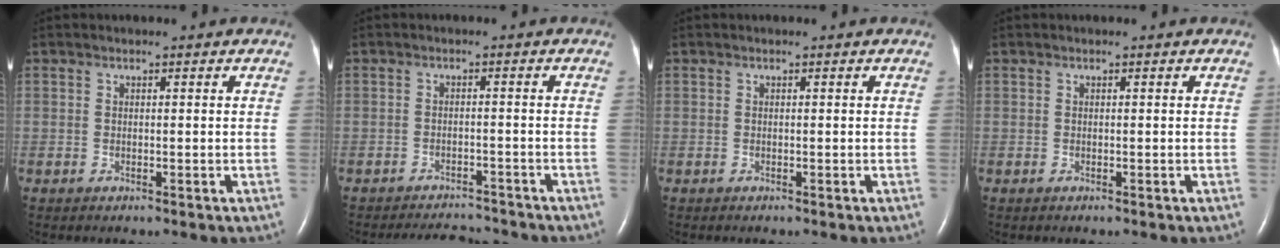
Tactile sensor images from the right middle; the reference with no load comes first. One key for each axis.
{"total": 5.1, "fx": -5.0, "fy": 0.8, "fz": 0.1, "tx": -0.006, "ty": -0.001, "tz": -0.074}
{"total": 0.0}
{"total": 0.0}